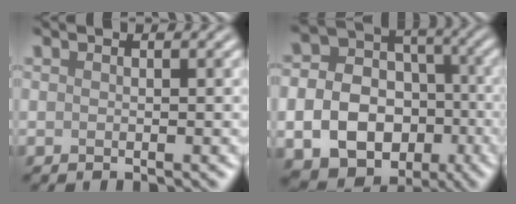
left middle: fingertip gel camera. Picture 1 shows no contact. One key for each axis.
{"total": 13.8, "fx": -4.0, "fy": 11.4, "fz": 6.6, "tx": -0.118, "ty": -0.039, "tz": -0.074}